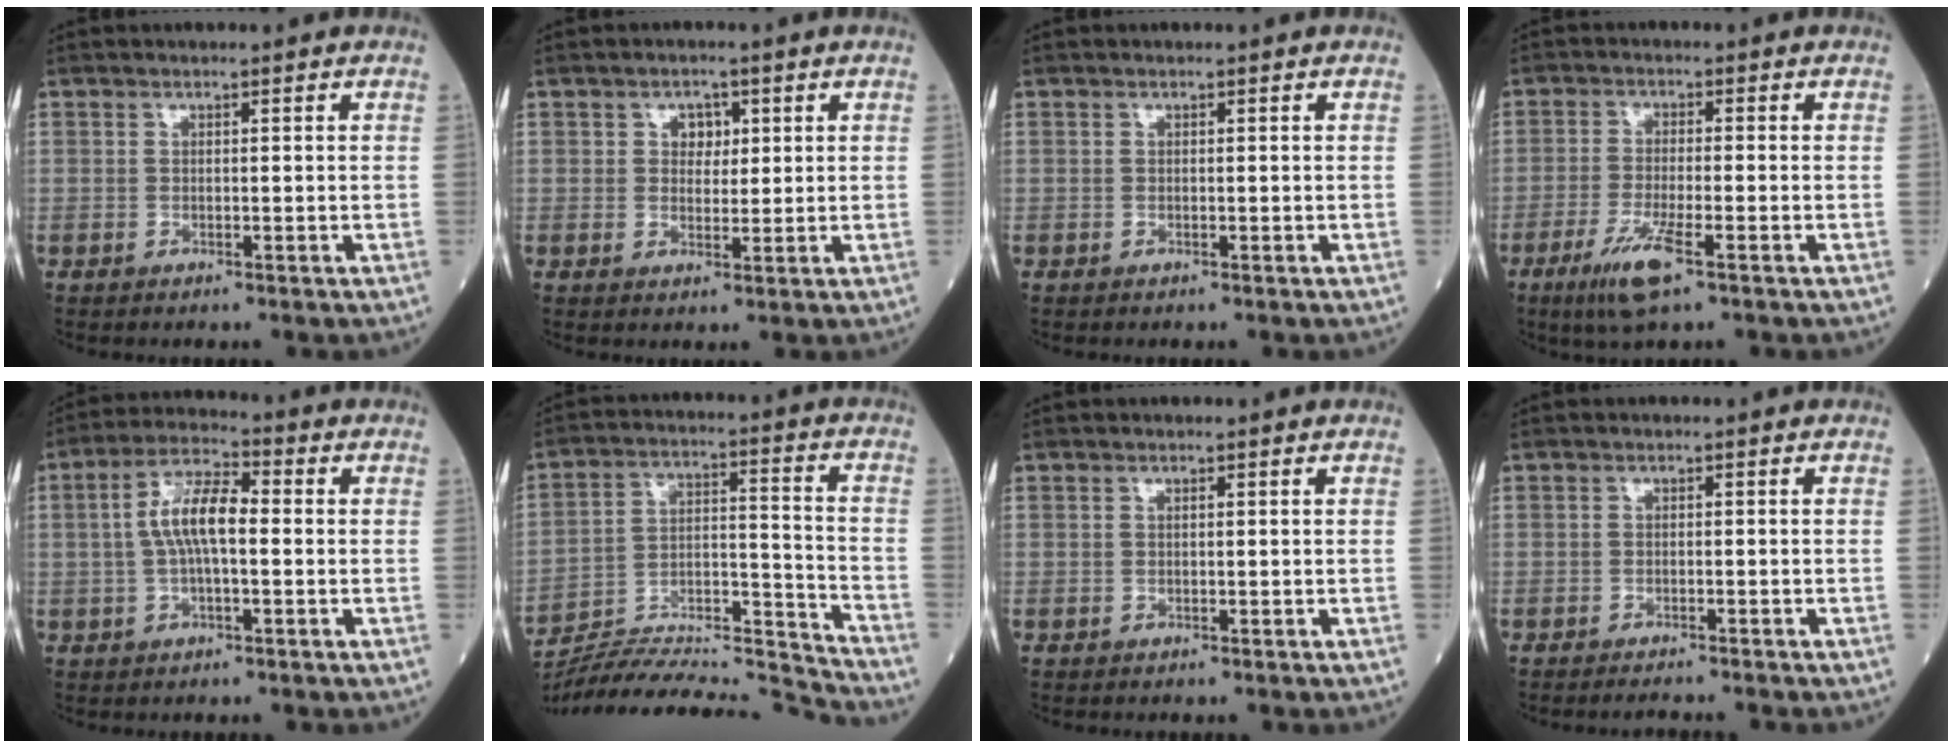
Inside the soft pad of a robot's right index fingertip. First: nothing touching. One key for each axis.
{"total": 2.9, "fx": 1.0, "fy": 2.1, "fz": 1.6, "tx": -0.018, "ty": 0.005, "tz": 0.014}
{"total": 0.0}
{"total": 6.4, "fx": -3.6, "fy": 0.4, "fz": 5.3, "tx": -0.110, "ty": -0.016, "tz": -0.066}
{"total": 7.7, "fx": 0.2, "fy": 2.3, "fz": 7.3, "tx": -0.148, "ty": 0.021, "tz": -0.001}
{"total": 21.4, "fx": -20.7, "fy": -0.1, "fz": 5.2, "tx": -0.101, "ty": 0.024, "tz": -0.326}
{"total": 0.0}
{"total": 2.4, "fx": -2.3, "fy": -0.1, "fz": 0.7, "tx": -0.006, "ty": -0.005, "tz": -0.031}